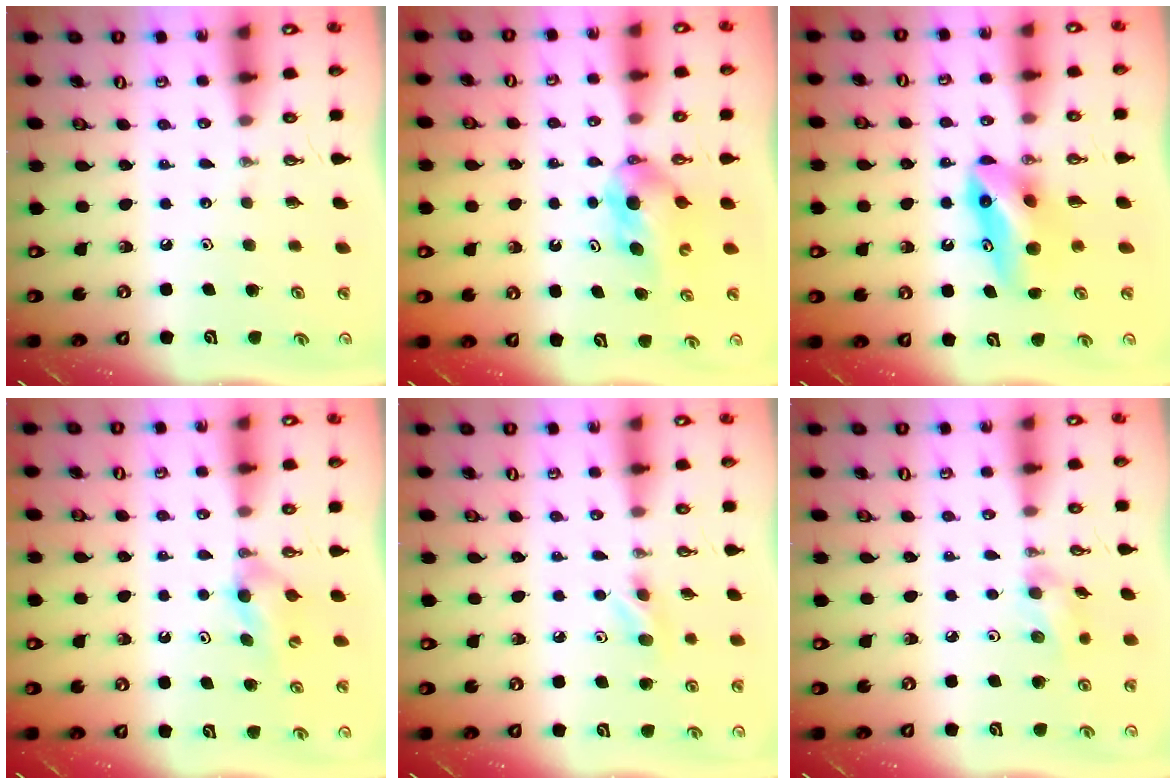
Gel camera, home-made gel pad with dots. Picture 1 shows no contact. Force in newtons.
{"total": 6.1, "press": 6.0, "slide": 1.2}
{"total": 9.0, "press": 8.2, "slide": 3.9}
{"total": 5.4, "press": 5.3, "slide": 1.2}
{"total": 6.5, "press": 6.3, "slide": 1.7}
{"total": 7.0, "press": 6.6, "slide": 2.5}